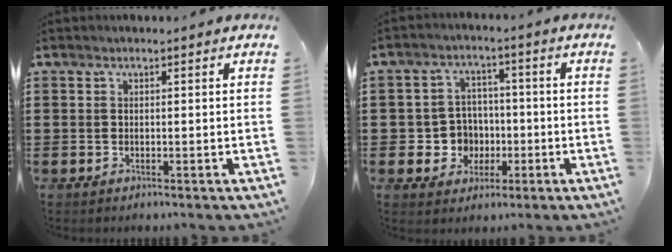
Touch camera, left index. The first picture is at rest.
{"total": 5.9, "force": [-1.1, 5.6, 1.6], "torque": [-0.042, 0.013, -0.018]}